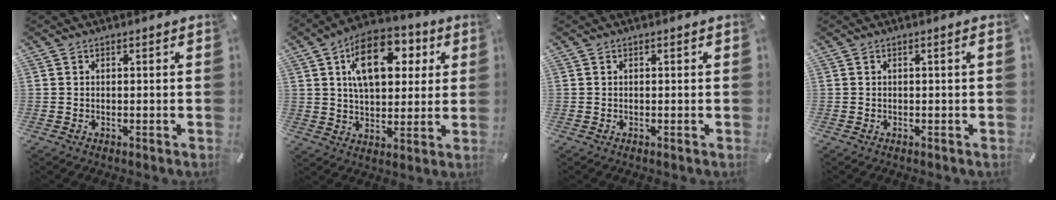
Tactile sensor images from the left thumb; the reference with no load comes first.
{"total": 16.2, "force": [5.8, 9.8, 11.5], "torque": [-0.182, -0.008, 0.098]}
{"total": 0.0}
{"total": 1.0, "force": [0.0, 0.0, 1.0], "torque": [-0.015, -0.001, 0.000]}